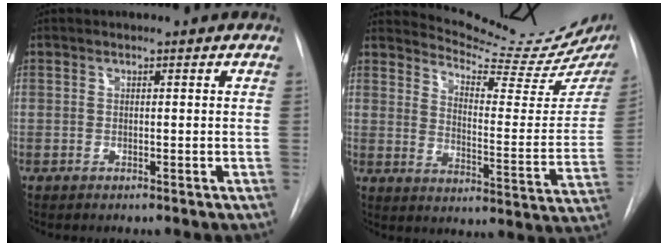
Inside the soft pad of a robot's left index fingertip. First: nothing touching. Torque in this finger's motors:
{"motor_torque": [0.87, -1.27, -0.26, -0.05]}